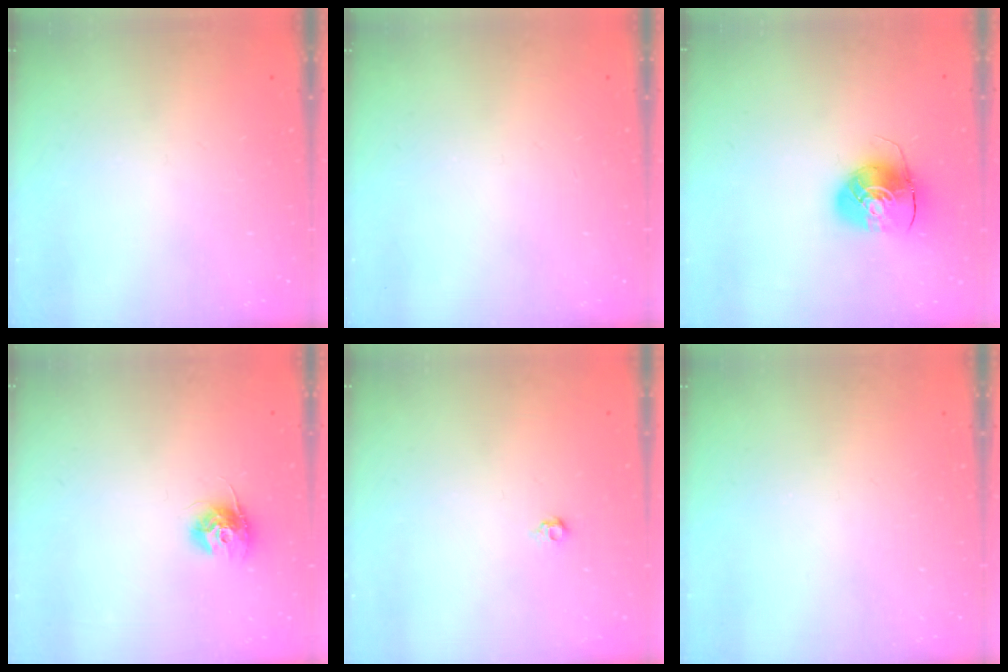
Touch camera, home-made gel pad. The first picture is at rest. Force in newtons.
{"total": 0.0}
{"total": 9.1, "press": 9.1, "slide": 0.5}
{"total": 10.6, "press": 10.6, "slide": 0.7}
{"total": 4.0, "press": 3.9, "slide": 0.7}
{"total": 0.0}